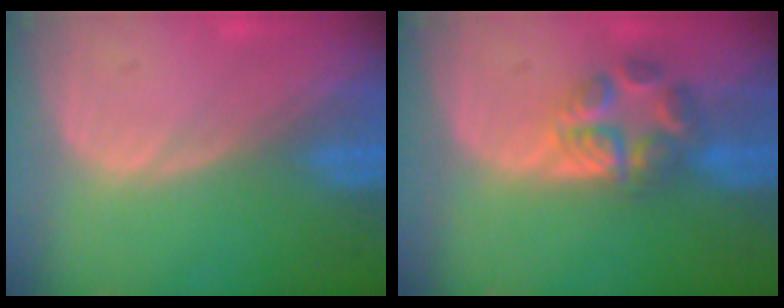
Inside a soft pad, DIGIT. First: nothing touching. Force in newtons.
{"total": 5.6, "press": 5.5, "slide": 1.0}